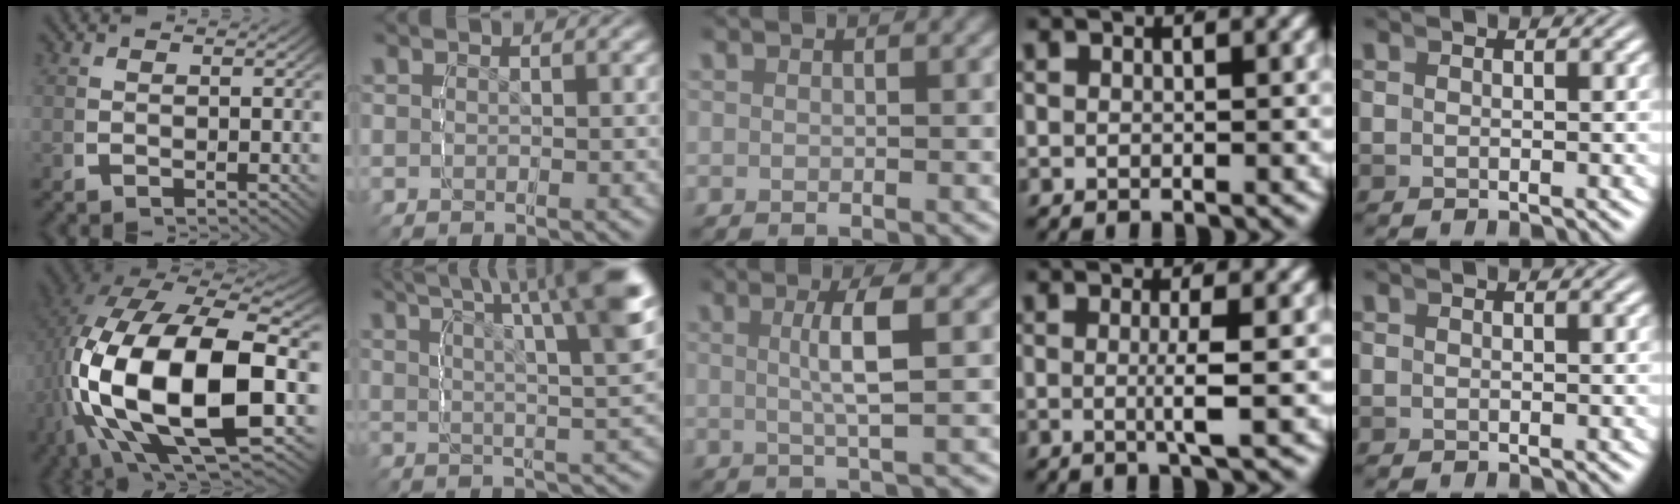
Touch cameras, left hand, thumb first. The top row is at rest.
{"thumb": {"total": 22.7, "force": [-1.6, 12.8, 18.7], "torque": [-0.417, -0.089, 0.019]}, "index": {"total": 8.8, "force": [3.9, 3.1, 7.2], "torque": [-0.089, -0.001, 0.052]}, "middle": {"total": 3.4, "force": [0.7, -0.1, 3.3], "torque": [-0.061, 0.004, 0.010]}, "ring": {"total": 2.2, "force": [-0.2, -0.5, 2.1], "torque": [-0.040, -0.009, -0.002]}}